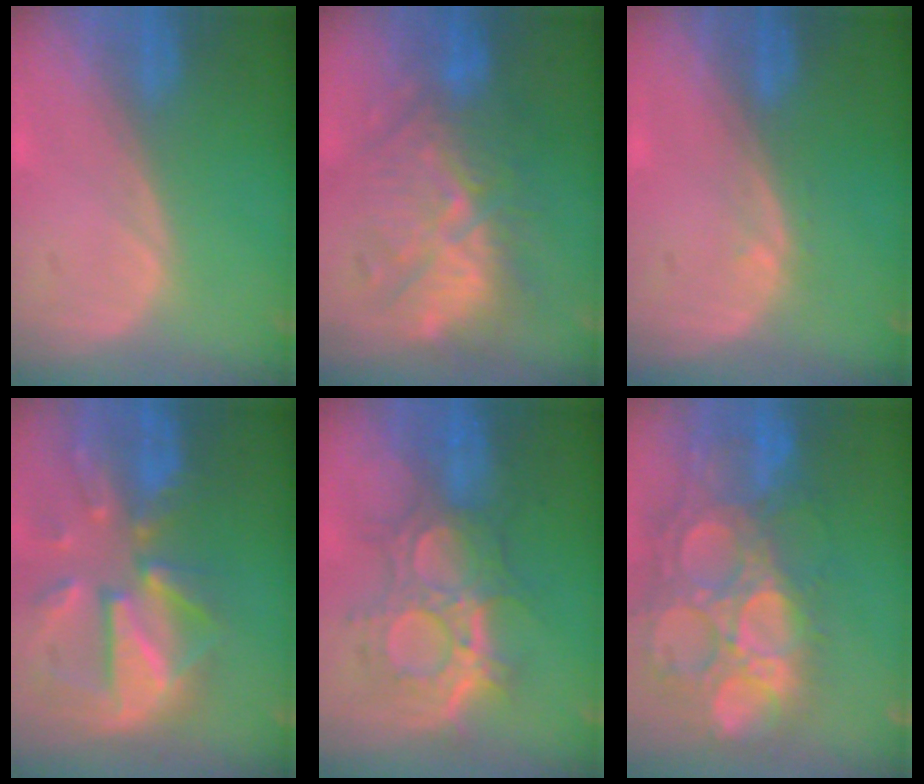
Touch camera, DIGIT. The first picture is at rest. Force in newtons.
{"total": 10.1, "press": 10.0, "slide": 0.4}
{"total": 0.7, "press": 0.7, "slide": 0.2}
{"total": 12.1, "press": 10.5, "slide": 5.9}
{"total": 9.9, "press": 9.6, "slide": 2.6}
{"total": 15.6, "press": 13.0, "slide": 8.7}